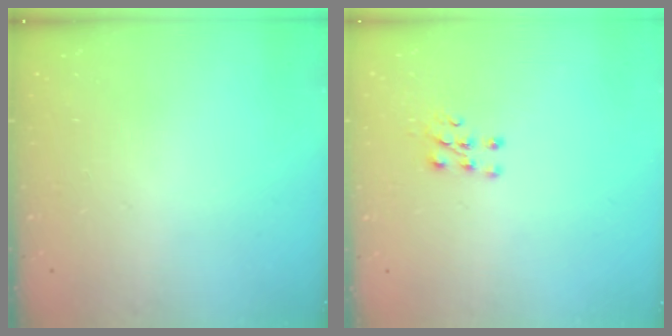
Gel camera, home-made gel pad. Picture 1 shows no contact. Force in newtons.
{"total": 6.0, "press": 6.0, "slide": 0.5}